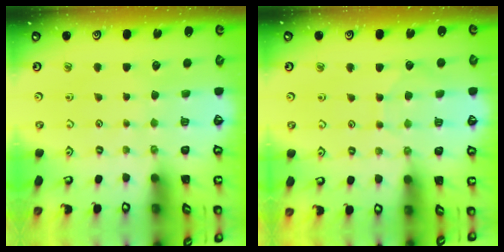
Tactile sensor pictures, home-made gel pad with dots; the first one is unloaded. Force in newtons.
{"total": 5.1, "press": 5.1, "slide": 0.5}